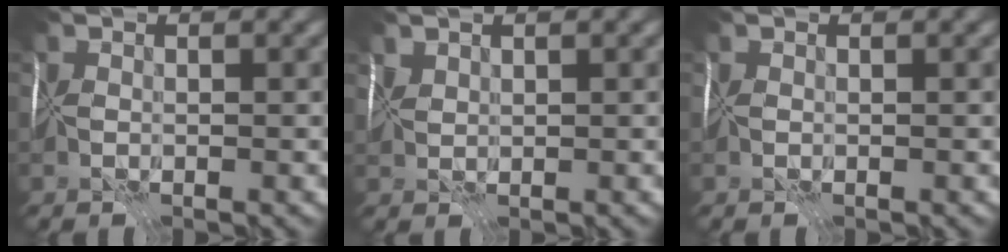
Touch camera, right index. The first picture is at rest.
{"total": 1.3, "force": [1.0, 0.7, 0.4], "torque": [-0.013, 0.004, 0.023]}
{"total": 0.0}